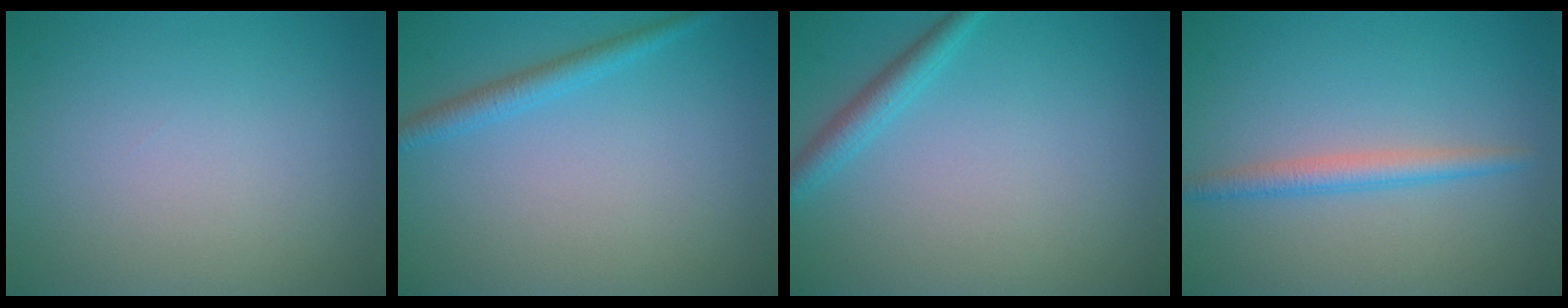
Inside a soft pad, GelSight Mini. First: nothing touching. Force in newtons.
{"total": 1.9, "press": 1.9, "slide": 0.1}
{"total": 2.0, "press": 2.0, "slide": 0.1}
{"total": 2.2, "press": 2.2, "slide": 0.0}